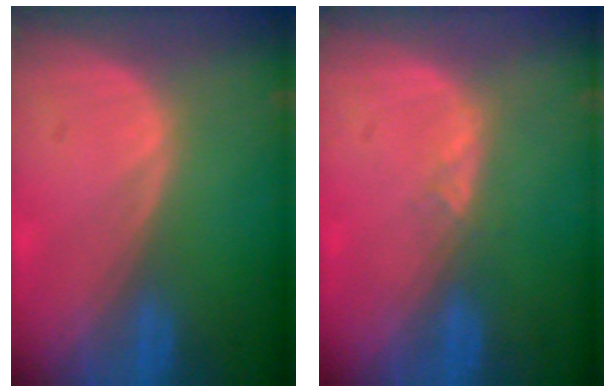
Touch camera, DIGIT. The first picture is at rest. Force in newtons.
{"total": 1.4, "press": 1.2, "slide": 0.8}